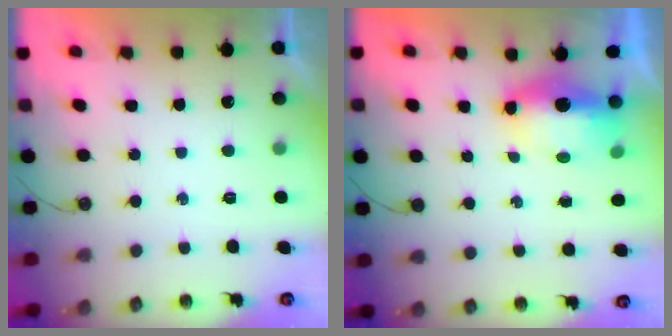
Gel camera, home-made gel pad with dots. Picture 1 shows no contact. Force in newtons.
{"total": 15.3, "press": 9.2, "slide": 12.2}